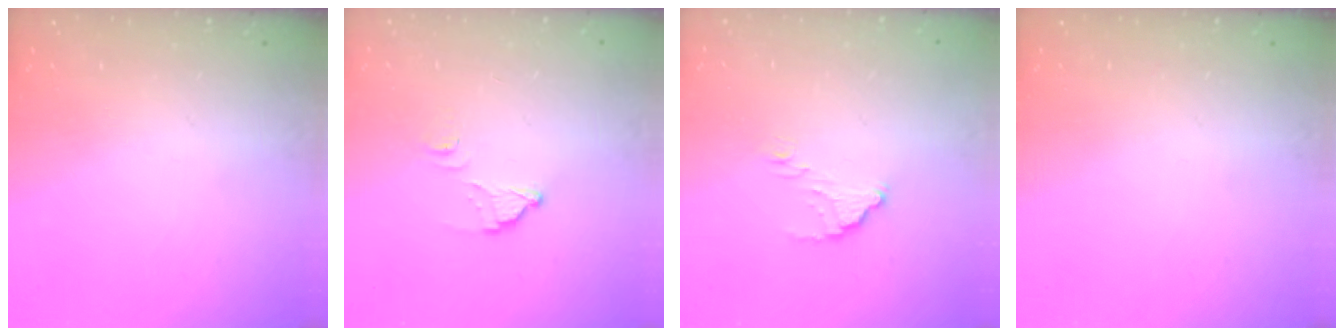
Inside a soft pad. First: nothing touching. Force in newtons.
{"total": 2.7, "press": 2.7, "slide": 0.3}
{"total": 4.9, "press": 4.9, "slide": 0.2}
{"total": 0.0}